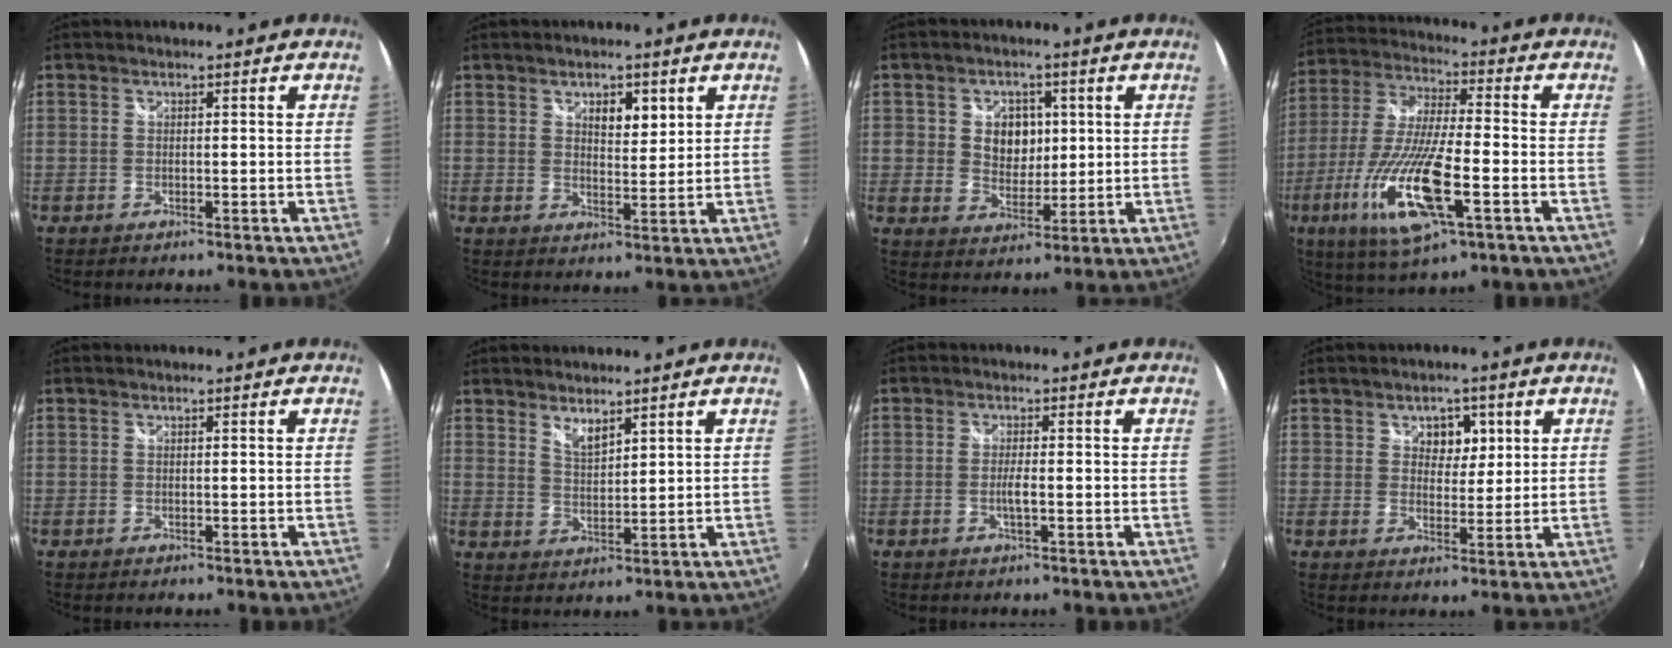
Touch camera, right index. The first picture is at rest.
{"total": 4.5, "force": [2.3, 2.3, 3.1], "torque": [-0.044, 0.003, 0.037]}
{"total": 7.7, "force": [1.3, 6.4, 4.1], "torque": [-0.078, 0.009, 0.027]}
{"total": 18.5, "force": [-7.0, 4.3, 16.6], "torque": [-0.345, -0.034, -0.132]}
{"total": 0.0}
{"total": 3.6, "force": [3.0, 0.9, 1.7], "torque": [-0.027, -0.004, 0.053]}
{"total": 2.0, "force": [-0.6, 0.0, 1.9], "torque": [-0.037, -0.003, -0.011]}
{"total": 4.5, "force": [1.8, 3.4, 2.3], "torque": [-0.026, 0.004, 0.028]}